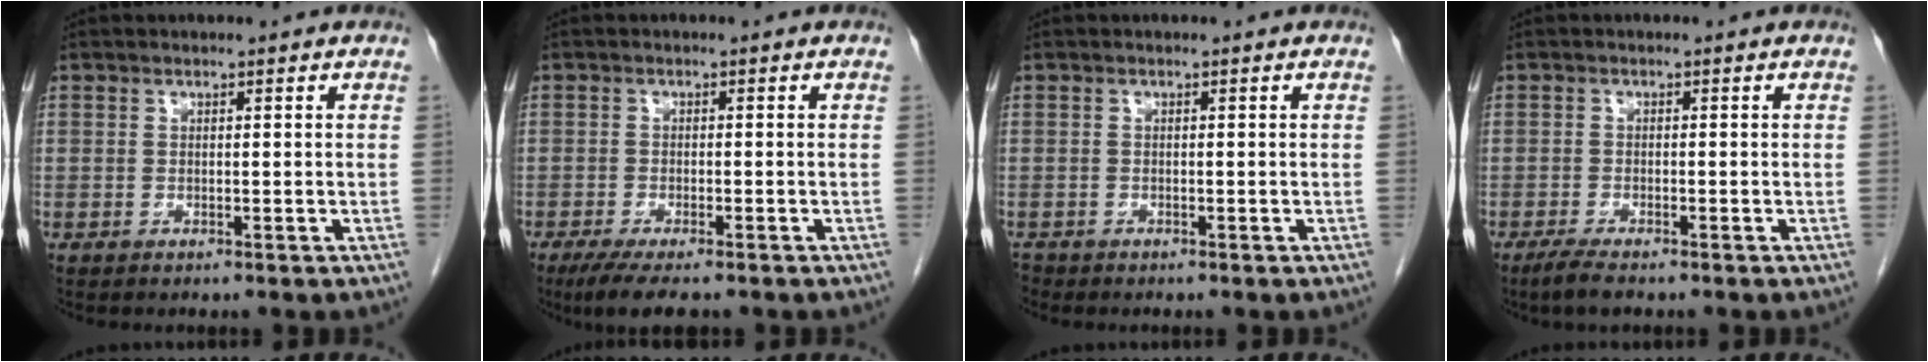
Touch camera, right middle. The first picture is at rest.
{"total": 6.6, "force": [-5.1, 1.3, 4.0], "torque": [-0.061, -0.013, -0.079]}
{"total": 0.9, "force": [-0.8, 0.4, 0.0], "torque": [-0.007, -0.002, -0.015]}
{"total": 2.8, "force": [-2.1, 0.5, 1.7], "torque": [-0.042, -0.007, -0.040]}